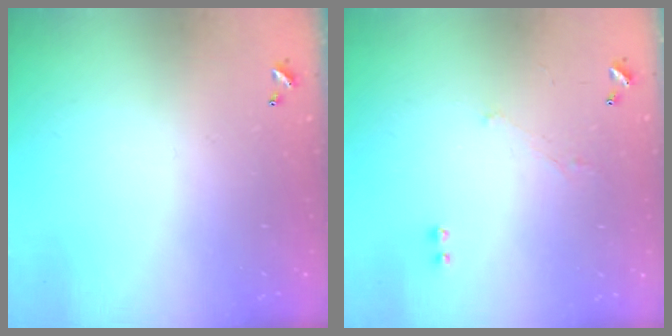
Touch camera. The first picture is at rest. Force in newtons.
{"total": 1.2, "press": 0.8, "slide": 0.9}